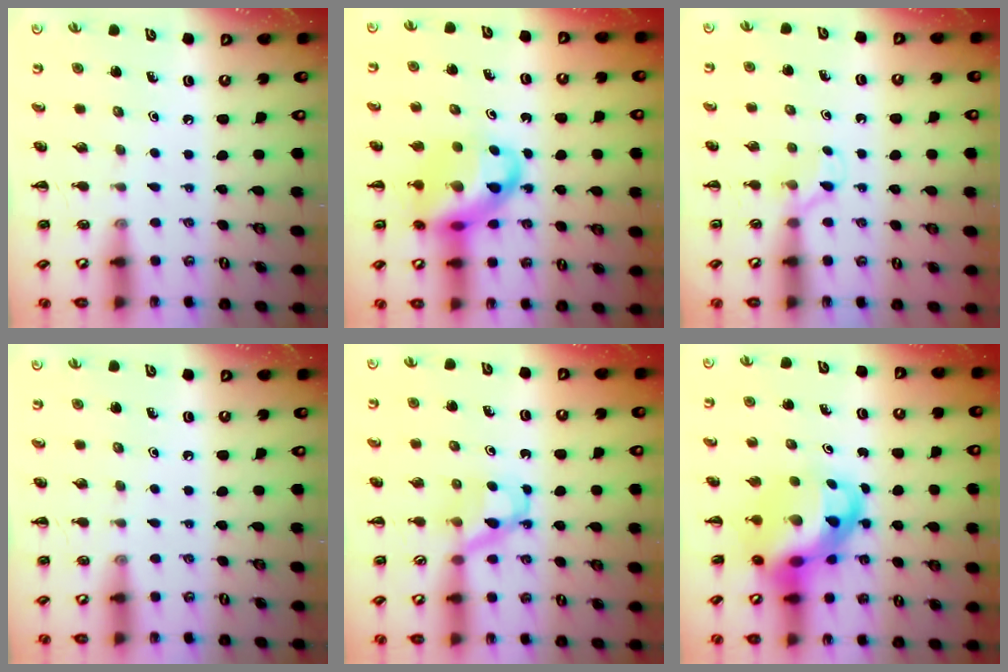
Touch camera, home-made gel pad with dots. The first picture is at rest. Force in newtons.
{"total": 13.7, "press": 13.3, "slide": 3.3}
{"total": 4.8, "press": 4.6, "slide": 1.4}
{"total": 0.0}
{"total": 4.1, "press": 3.9, "slide": 1.2}
{"total": 10.4, "press": 10.1, "slide": 2.6}